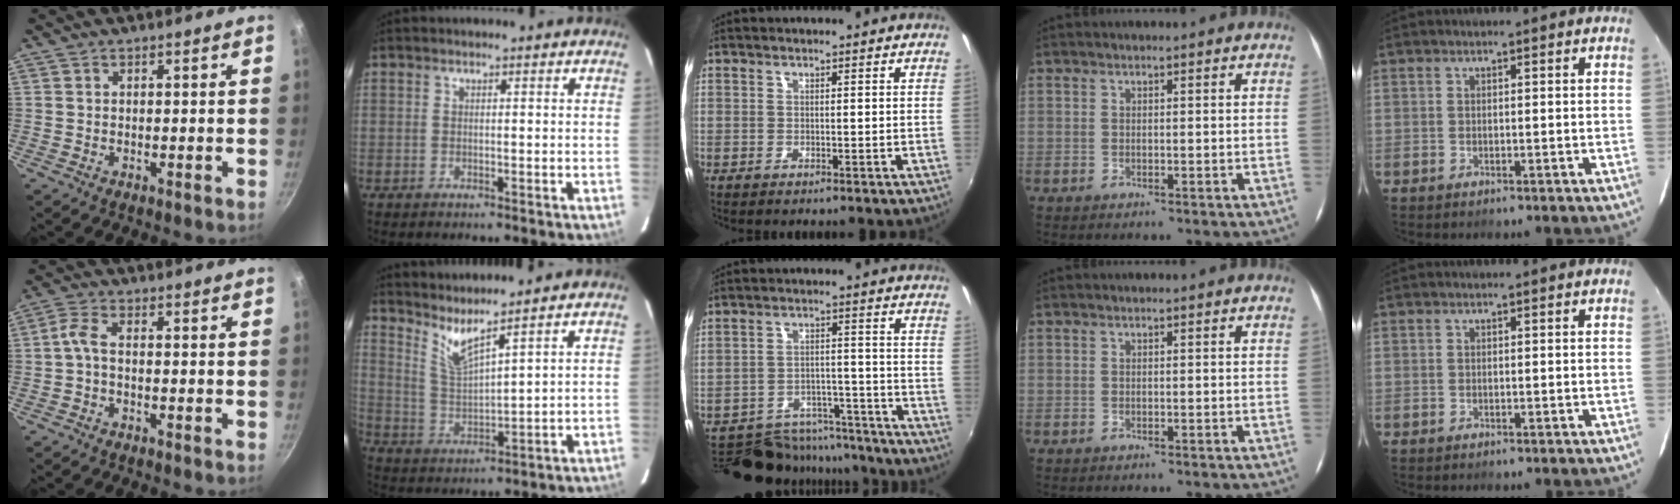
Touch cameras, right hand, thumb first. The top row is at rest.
{"thumb": {"total": 3.1, "force": [-1.0, 1.3, 2.7], "torque": [-0.069, 0.013, -0.028]}, "index": {"total": 5.8, "force": [4.9, -0.4, 3.0], "torque": [-0.063, -0.016, 0.104]}, "middle": {"total": 16.7, "force": [-15.0, 6.0, 4.2], "torque": [-0.102, 0.028, -0.205]}}